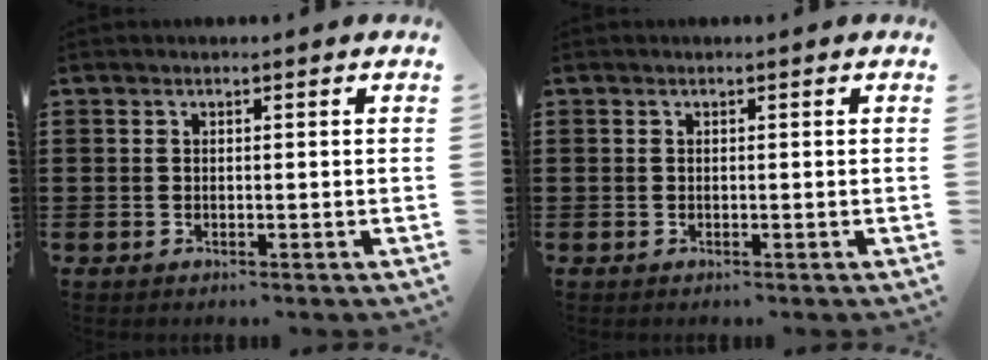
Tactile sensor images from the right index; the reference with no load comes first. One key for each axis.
{"total": 0.0}